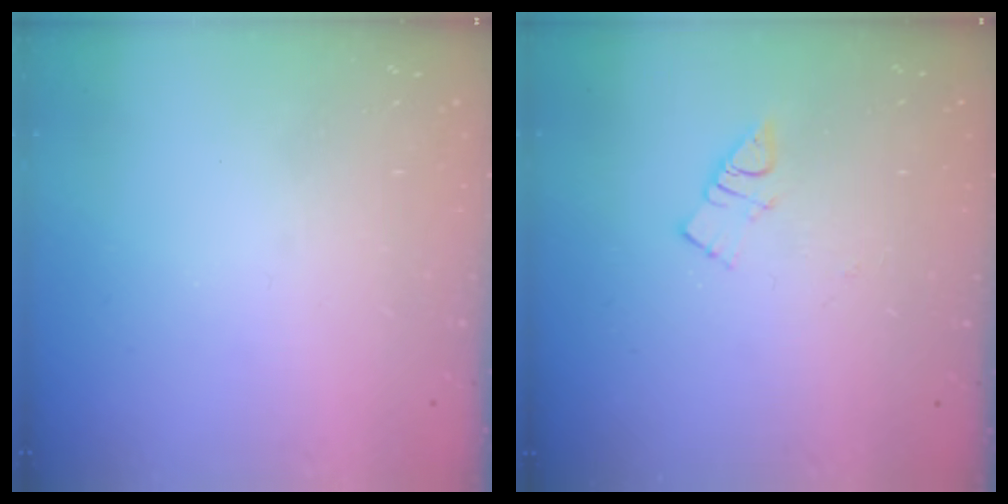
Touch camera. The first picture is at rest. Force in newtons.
{"total": 3.9, "press": 3.9, "slide": 0.5}